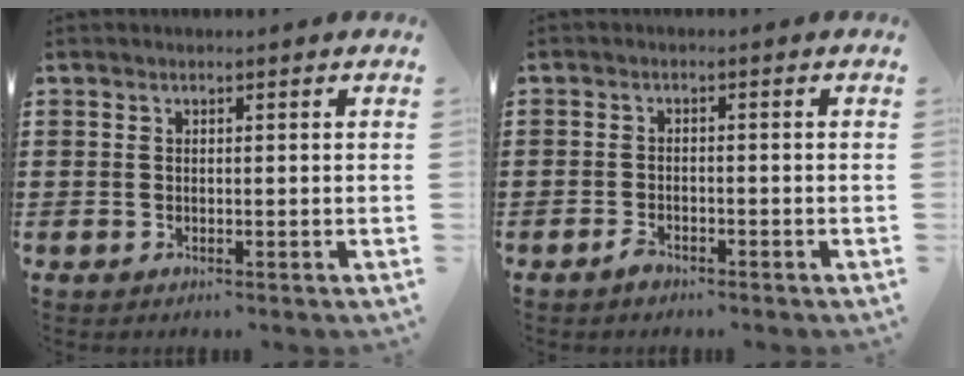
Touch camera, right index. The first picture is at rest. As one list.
[{"total": 1.6, "force": [-1.3, 0.7, 0.6], "torque": [-0.014, -0.001, -0.027]}]